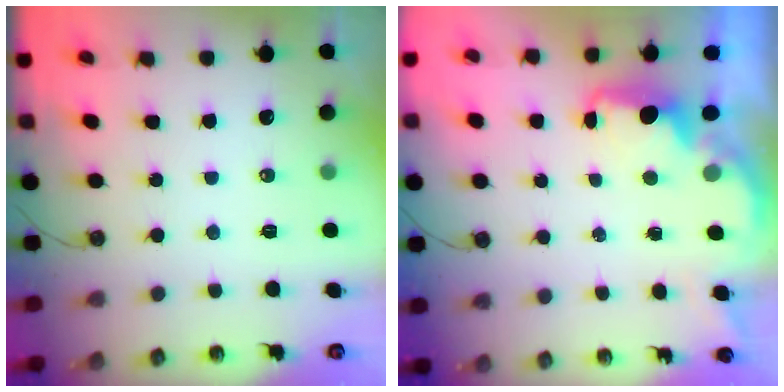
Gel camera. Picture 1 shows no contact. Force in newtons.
{"total": 2.2, "press": 2.0, "slide": 0.8}